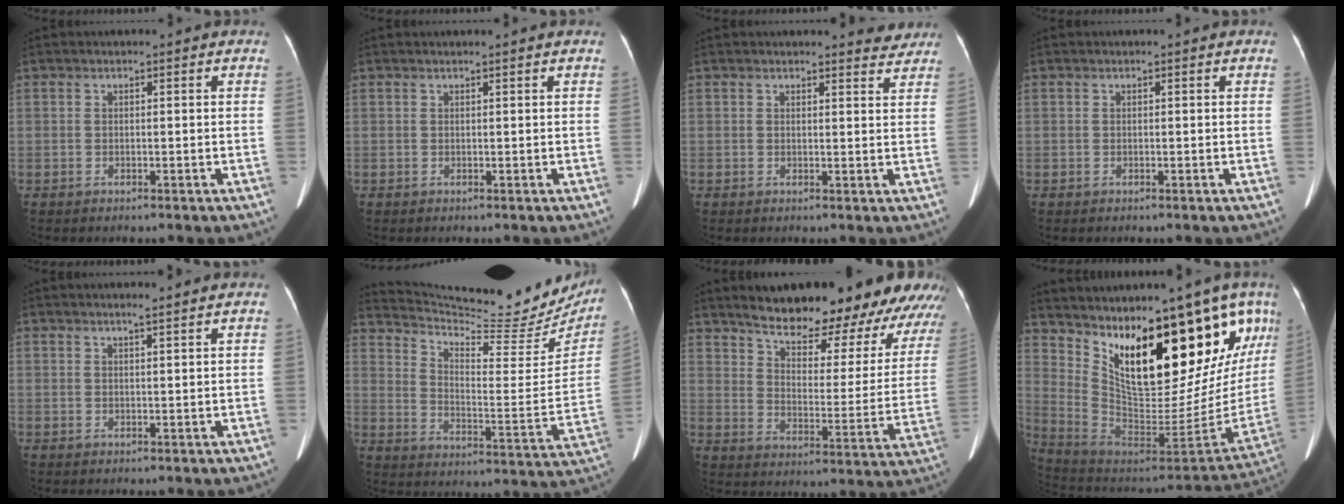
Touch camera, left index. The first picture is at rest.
{"total": 1.7, "force": [1.5, -0.3, 0.6], "torque": [-0.006, -0.003, 0.018]}
{"total": 4.2, "force": [4.1, 1.0, 0.5], "torque": [0.007, -0.025, 0.027]}
{"total": 0.0}
{"total": 1.8, "force": [1.5, -0.6, 0.8], "torque": [-0.012, -0.014, 0.023]}
{"total": 25.1, "force": [23.3, 4.3, 8.3], "torque": [-0.142, -0.087, 0.305]}
{"total": 26.8, "force": [23.0, 6.3, 12.1], "torque": [-0.169, -0.077, 0.281]}
{"total": 27.0, "force": [18.4, 8.5, 17.8], "torque": [-0.266, -0.035, 0.275]}